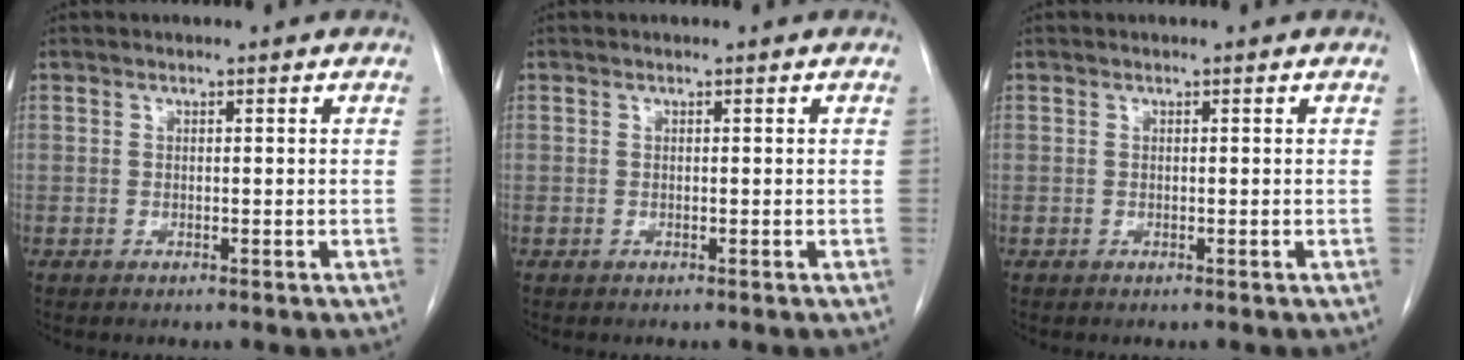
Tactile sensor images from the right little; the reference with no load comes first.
{"total": 0.0}
{"total": 0.0}